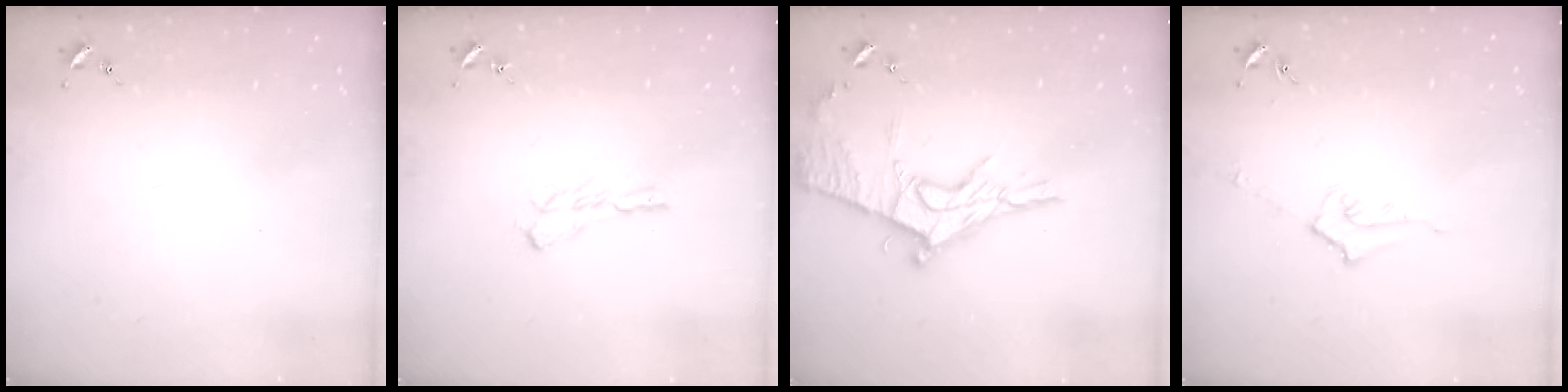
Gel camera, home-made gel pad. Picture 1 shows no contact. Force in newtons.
{"total": 5.7, "press": 5.7, "slide": 0.4}
{"total": 16.9, "press": 16.8, "slide": 1.4}
{"total": 5.1, "press": 5.0, "slide": 0.6}